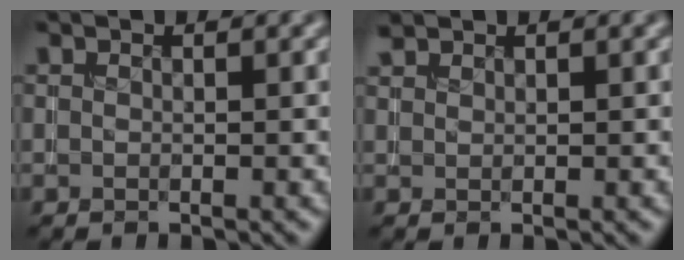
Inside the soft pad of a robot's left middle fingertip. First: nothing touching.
{"total": 1.0, "force": [1.0, 0.2, 0.2], "torque": [-0.006, 0.003, 0.025]}